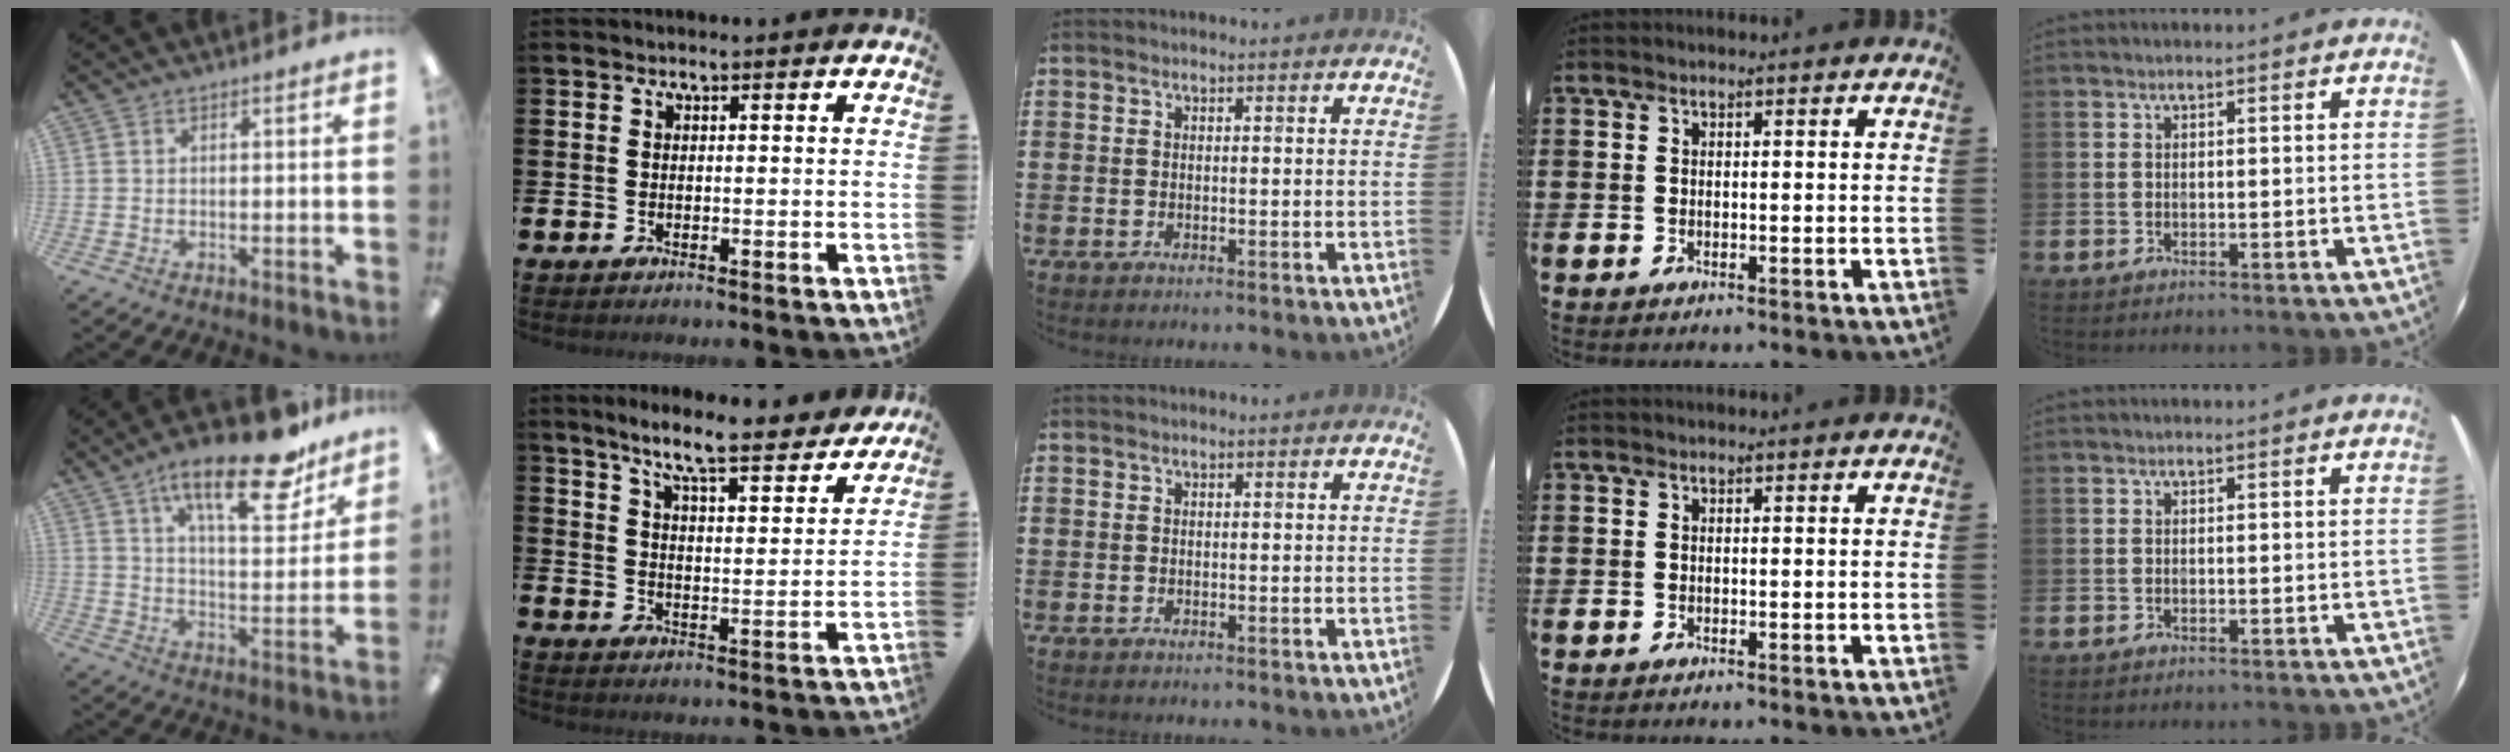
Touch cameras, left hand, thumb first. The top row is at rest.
{"thumb": {"total": 20.5, "force": [13.3, 7.0, 14.0], "torque": [-0.207, -0.074, 0.212]}, "index": {"total": 8.3, "force": [7.5, 0.8, 3.6], "torque": [-0.078, -0.046, 0.125]}}